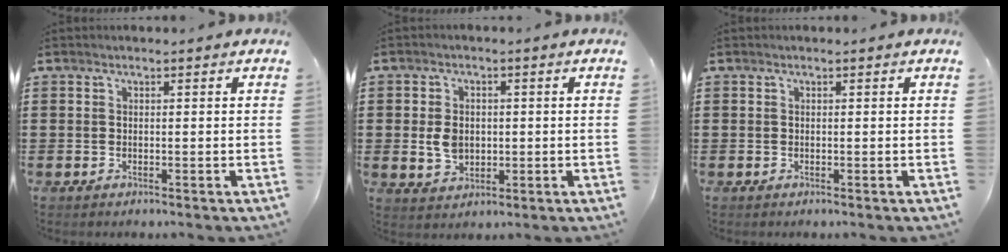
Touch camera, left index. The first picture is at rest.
{"total": 4.2, "force": [0.0, 3.2, 2.8], "torque": [-0.058, 0.003, -0.005]}
{"total": 0.0}